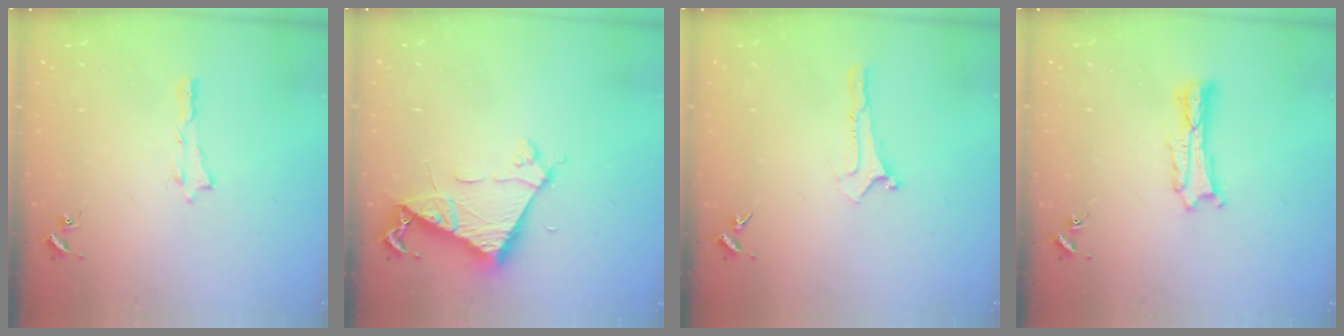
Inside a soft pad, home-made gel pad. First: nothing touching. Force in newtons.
{"total": 7.0, "press": 6.9, "slide": 0.6}
{"total": 0.0}
{"total": 1.2, "press": 1.2, "slide": 0.2}